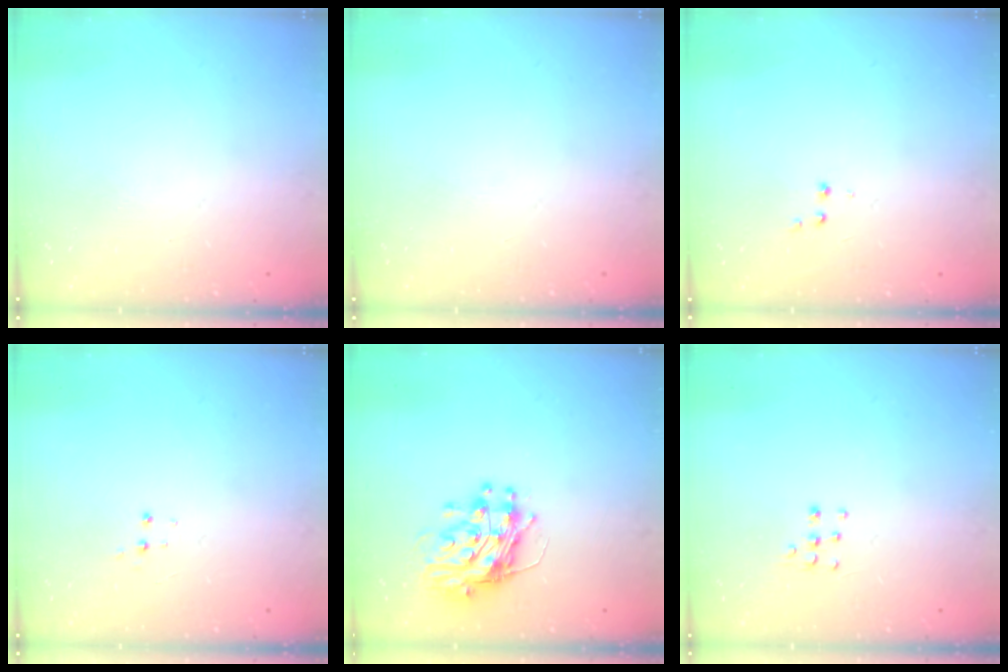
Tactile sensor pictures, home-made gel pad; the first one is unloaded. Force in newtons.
{"total": 0.0}
{"total": 2.6, "press": 2.5, "slide": 0.6}
{"total": 5.2, "press": 5.2, "slide": 0.3}
{"total": 12.0, "press": 11.9, "slide": 1.2}
{"total": 4.4, "press": 4.3, "slide": 0.9}